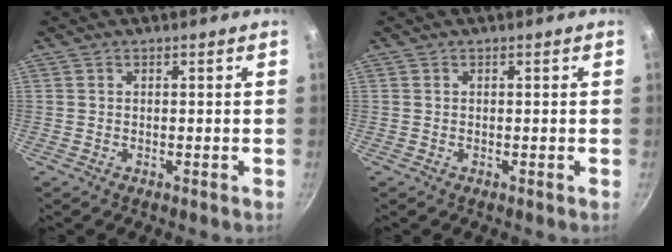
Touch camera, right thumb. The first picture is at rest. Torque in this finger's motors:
{"motor_torque": [-0.28, -0.01, 0.00, 0.00, 0.00]}